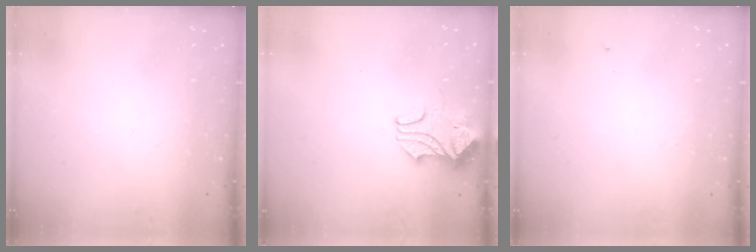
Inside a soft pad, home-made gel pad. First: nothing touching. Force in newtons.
{"total": 2.4, "press": 2.2, "slide": 1.0}
{"total": 0.0}